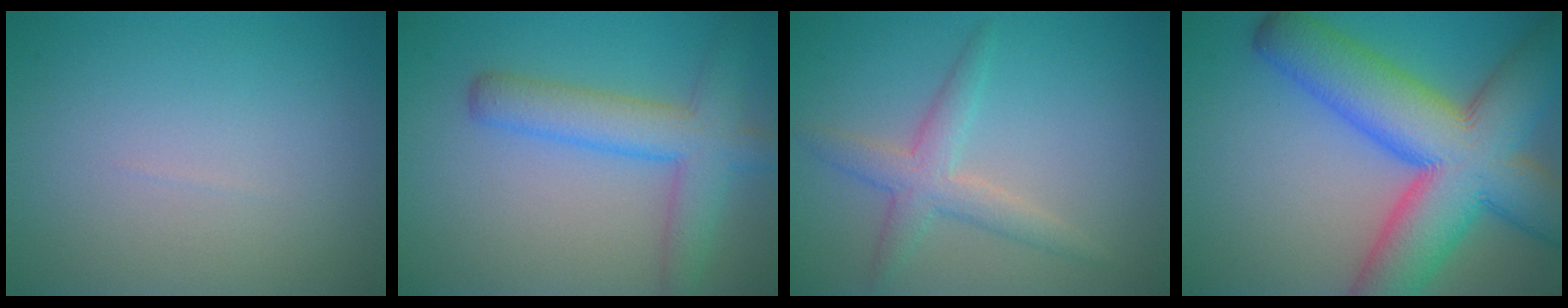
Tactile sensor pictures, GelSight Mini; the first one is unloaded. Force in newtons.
{"total": 5.5, "press": 5.4, "slide": 0.2}
{"total": 3.1, "press": 3.1, "slide": 0.2}
{"total": 13.9, "press": 13.9, "slide": 0.6}